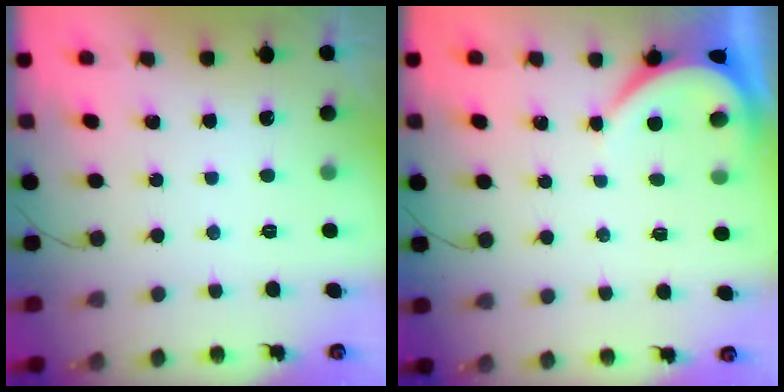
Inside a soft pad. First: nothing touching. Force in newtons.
{"total": 3.9, "press": 3.9, "slide": 0.5}